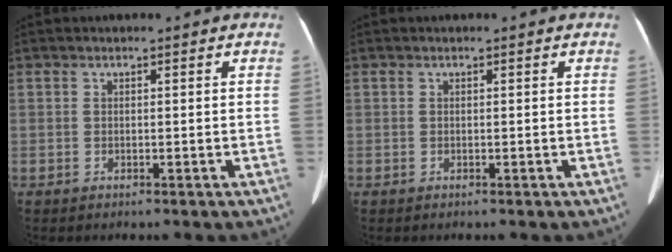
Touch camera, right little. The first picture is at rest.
{"total": 0.0}